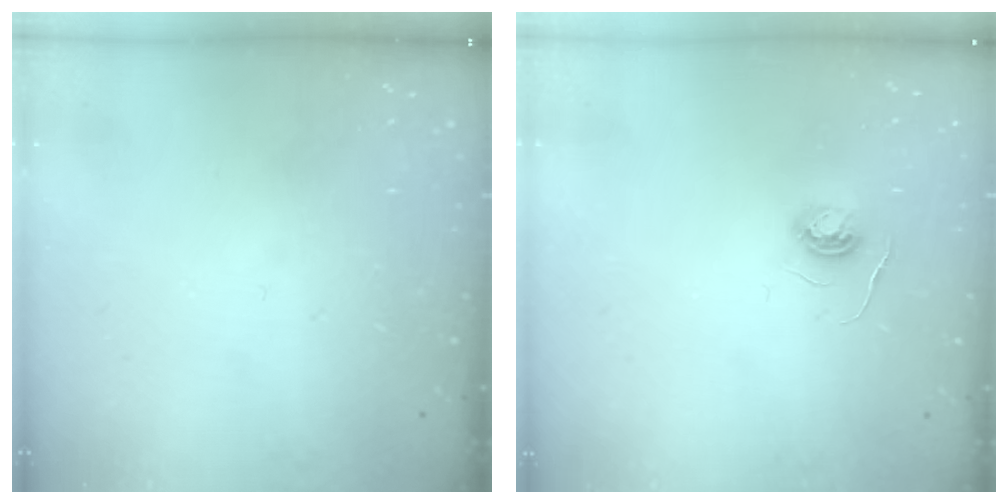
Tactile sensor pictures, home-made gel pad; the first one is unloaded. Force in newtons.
{"total": 4.0, "press": 4.0, "slide": 0.5}